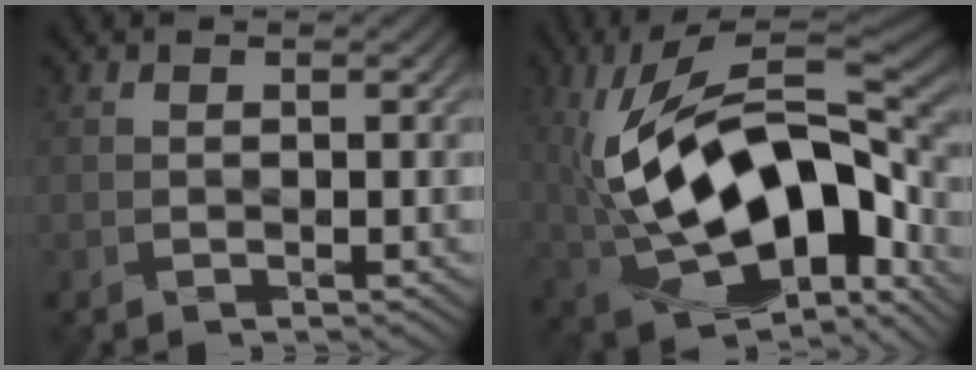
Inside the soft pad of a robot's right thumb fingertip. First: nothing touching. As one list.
[{"total": 17.4, "force": [-0.9, 8.6, 15.1], "torque": [-0.288, 0.016, -0.012]}]